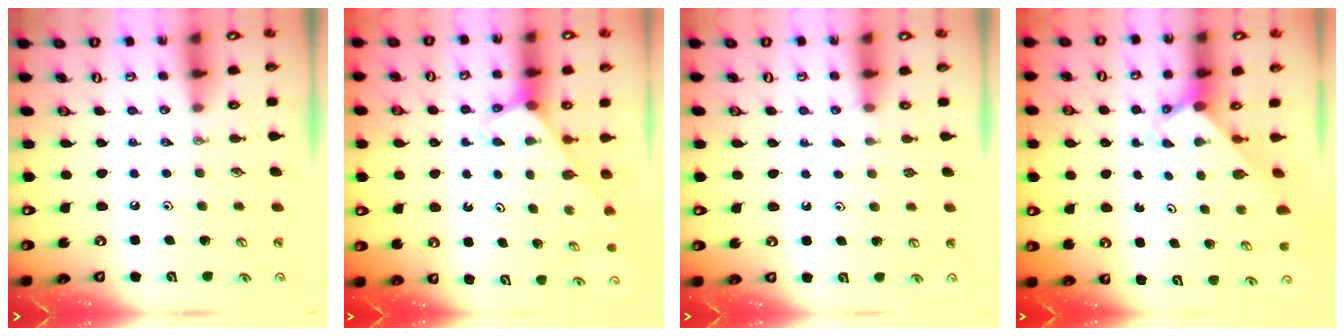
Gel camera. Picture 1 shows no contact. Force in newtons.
{"total": 3.2, "press": 3.2, "slide": 0.2}
{"total": 1.7, "press": 1.6, "slide": 0.2}
{"total": 2.4, "press": 2.4, "slide": 0.2}